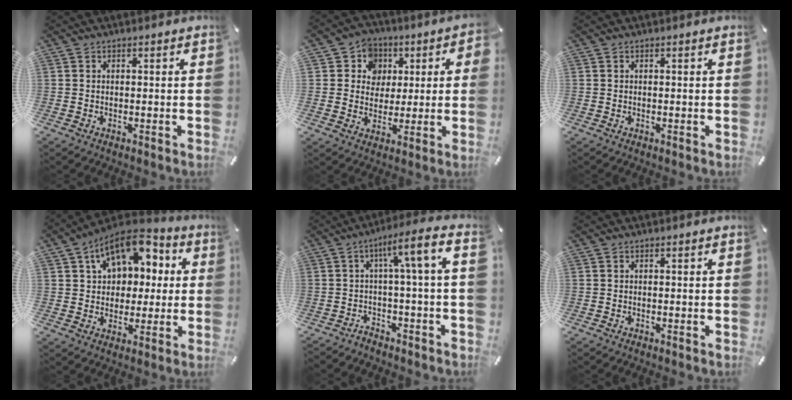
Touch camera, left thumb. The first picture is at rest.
{"total": 9.0, "force": [1.0, 8.8, 1.8], "torque": [-0.024, -0.002, 0.016]}
{"total": 0.0}
{"total": 12.9, "force": [5.8, 9.8, 6.0], "torque": [-0.091, -0.033, 0.106]}
{"total": 7.2, "force": [-0.4, 0.3, 7.2], "torque": [-0.135, 0.000, -0.011]}
{"total": 0.0}